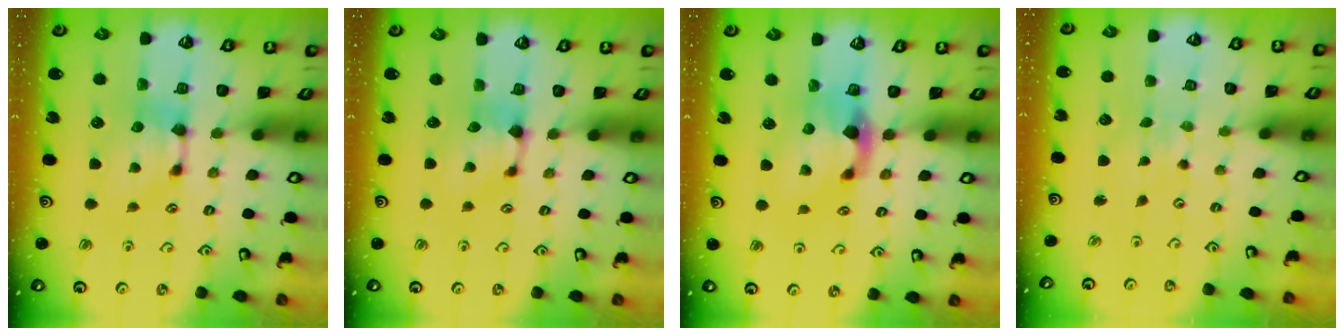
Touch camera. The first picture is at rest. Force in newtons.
{"total": 0.9, "press": 0.2, "slide": 0.9}
{"total": 2.9, "press": 2.5, "slide": 1.5}
{"total": 5.0, "press": 5.0, "slide": 0.2}